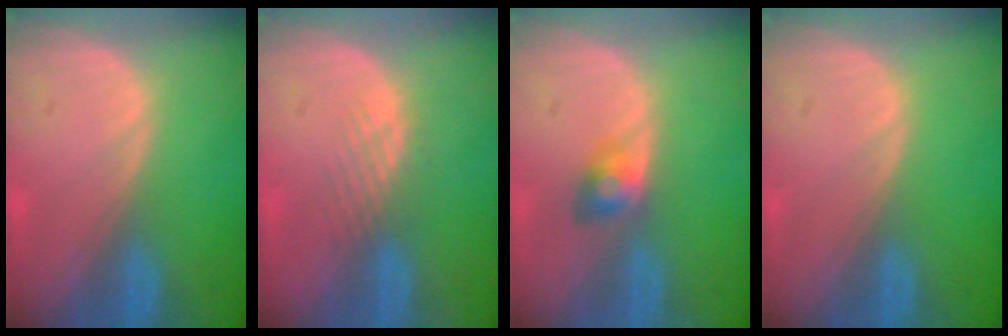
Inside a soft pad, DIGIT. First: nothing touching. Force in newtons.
{"total": 2.9, "press": 2.3, "slide": 1.8}
{"total": 2.7, "press": 2.7, "slide": 0.0}
{"total": 0.0}